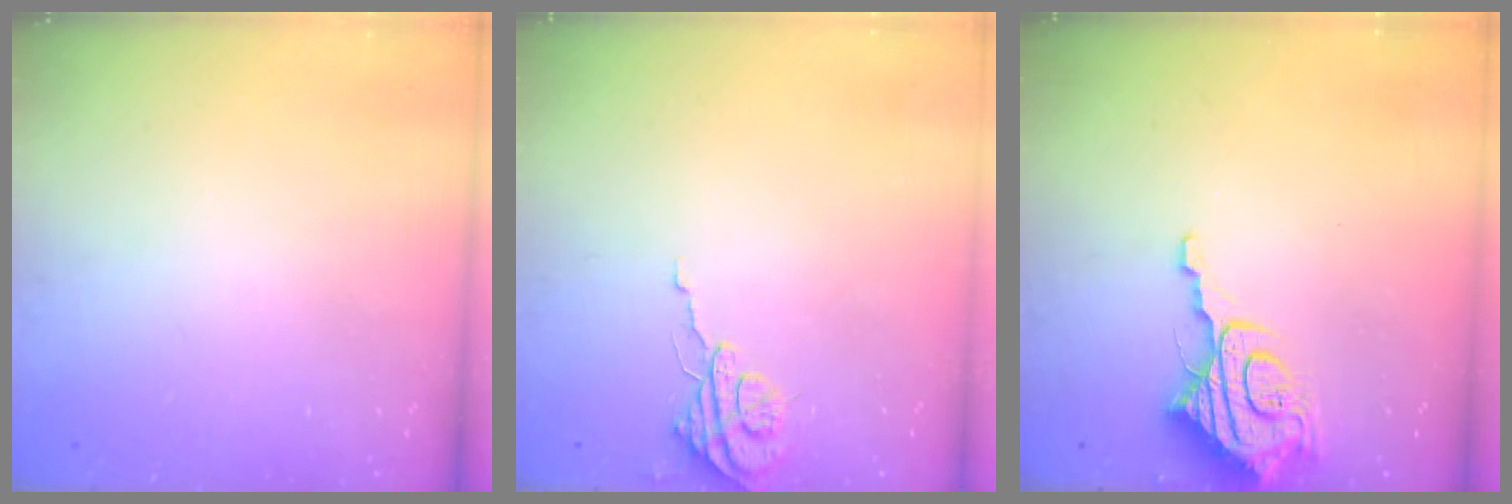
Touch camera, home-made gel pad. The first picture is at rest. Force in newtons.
{"total": 6.9, "press": 6.9, "slide": 0.6}
{"total": 11.1, "press": 11.0, "slide": 1.1}